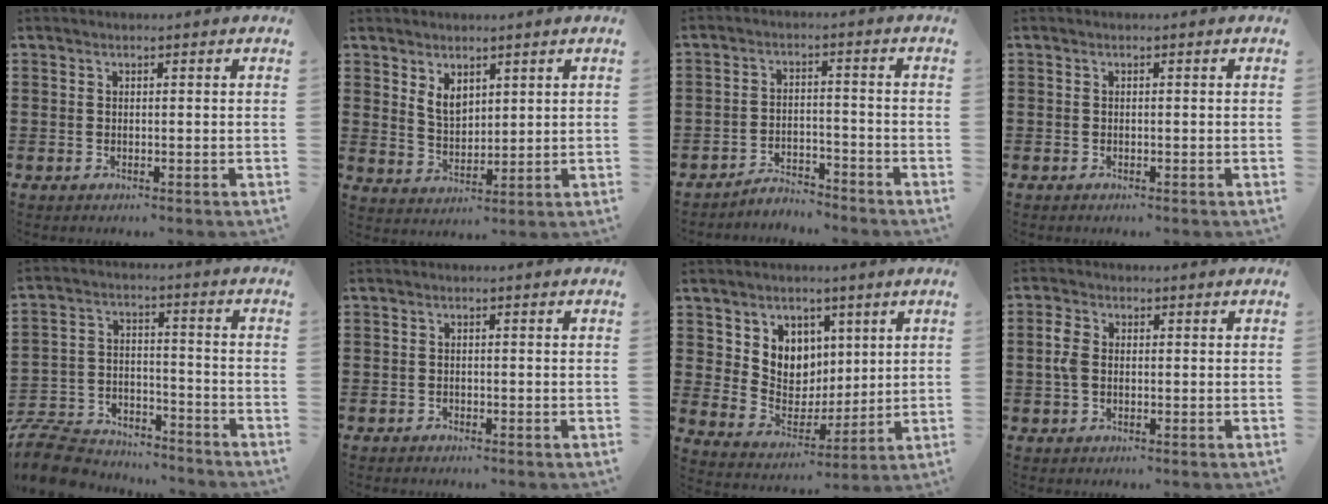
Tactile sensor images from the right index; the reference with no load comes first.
{"total": 4.0, "force": [2.3, 2.5, 2.1], "torque": [-0.049, 0.010, 0.042]}
{"total": 3.7, "force": [-3.6, 0.5, 0.1], "torque": [-0.009, 0.006, -0.076]}
{"total": 0.0}
{"total": 9.5, "force": [-8.9, 2.5, 1.9], "torque": [-0.053, 0.023, -0.177]}
{"total": 0.6, "force": [-0.5, 0.2, 0.0], "torque": [-0.001, 0.001, -0.012]}
{"total": 6.7, "force": [3.4, 5.8, 0.0], "torque": [-0.029, -0.030, 0.063]}
{"total": 3.1, "force": [0.1, 2.0, 2.3], "torque": [-0.064, 0.002, -0.004]}